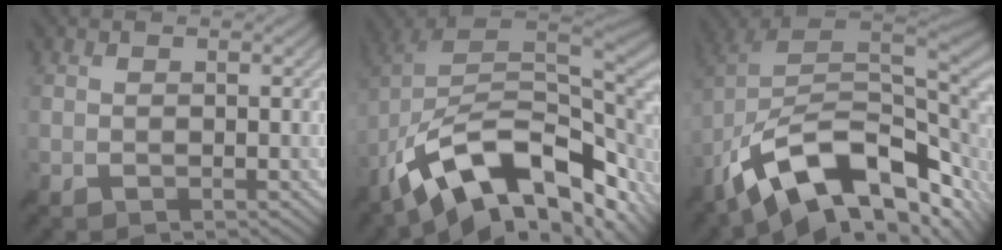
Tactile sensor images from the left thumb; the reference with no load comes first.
{"total": 16.1, "force": [-5.6, 8.3, 12.6], "torque": [-0.234, -0.005, -0.097]}
{"total": 15.6, "force": [-4.9, 8.6, 12.1], "torque": [-0.228, -0.009, -0.078]}